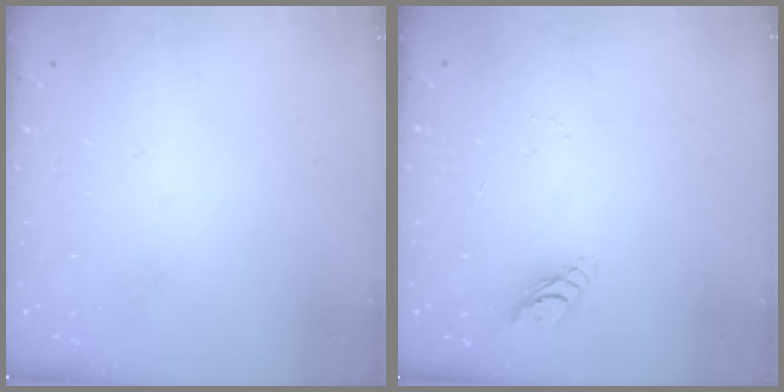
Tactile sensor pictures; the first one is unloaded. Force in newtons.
{"total": 4.0, "press": 4.0, "slide": 0.4}